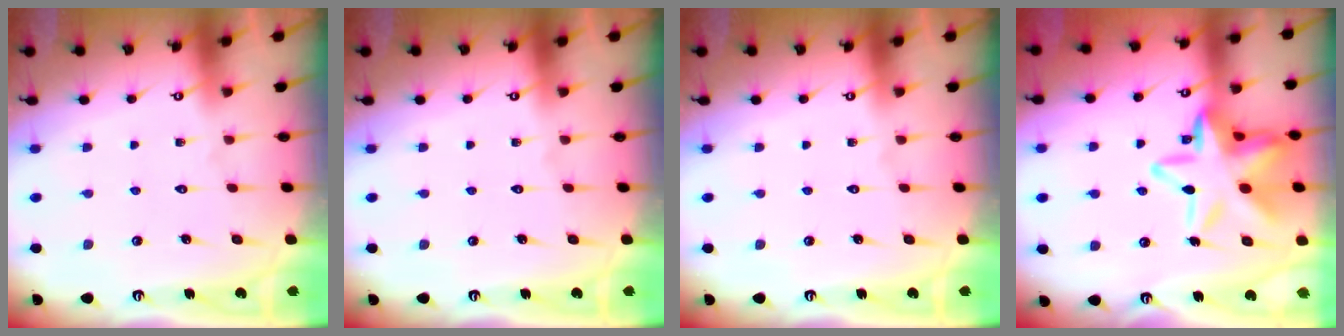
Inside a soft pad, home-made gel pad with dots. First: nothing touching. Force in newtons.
{"total": 0.0}
{"total": 0.0}
{"total": 19.2, "press": 19.1, "slide": 1.5}